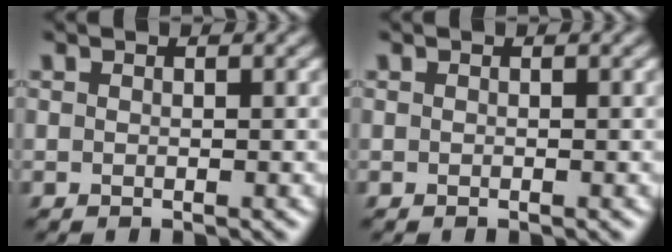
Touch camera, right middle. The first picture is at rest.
{"total": 0.0}